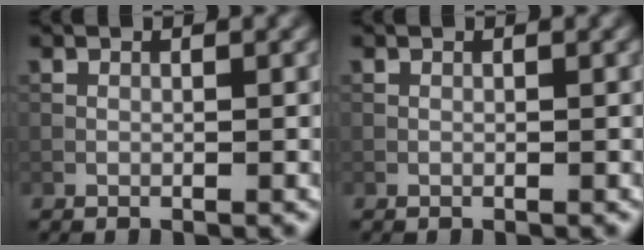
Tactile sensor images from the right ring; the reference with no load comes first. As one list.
[{"total": 0.0}]